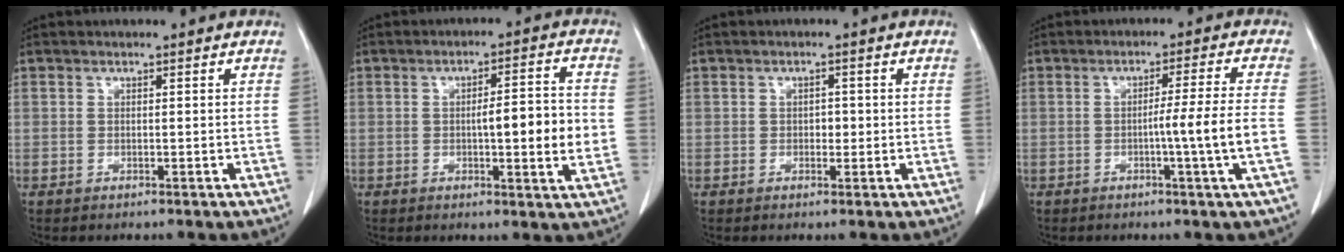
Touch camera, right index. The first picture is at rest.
{"total": 8.6, "force": [-0.7, 0.9, 8.6], "torque": [-0.119, 0.005, -0.012]}
{"total": 1.6, "force": [-0.1, 1.1, 1.1], "torque": [-0.013, 0.004, -0.002]}
{"total": 7.1, "force": [-1.7, -1.9, 6.6], "torque": [-0.093, -0.005, -0.027]}